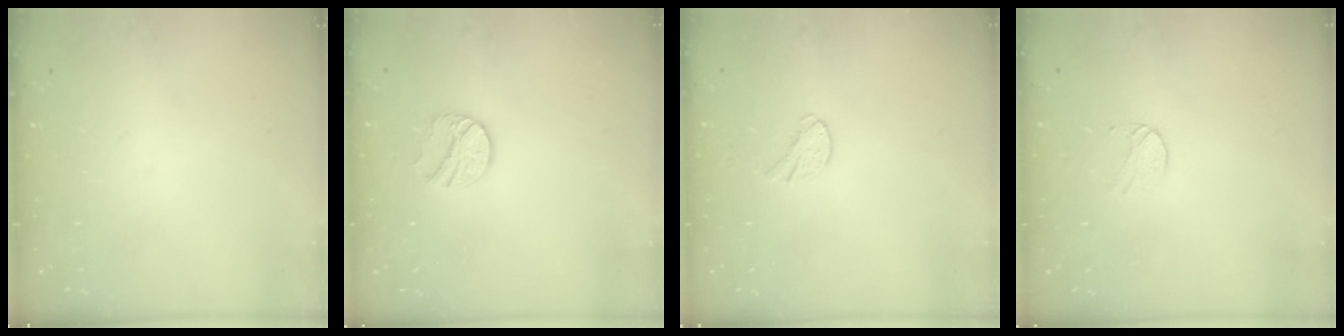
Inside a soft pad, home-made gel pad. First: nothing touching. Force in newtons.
{"total": 9.0, "press": 9.0, "slide": 0.3}
{"total": 5.8, "press": 5.8, "slide": 0.6}
{"total": 6.7, "press": 6.7, "slide": 0.4}